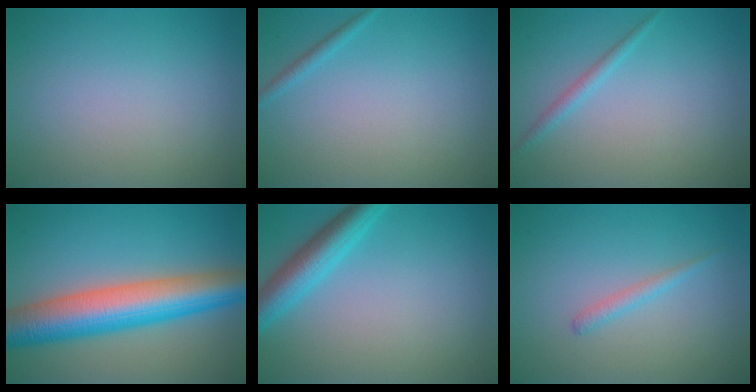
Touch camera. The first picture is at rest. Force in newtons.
{"total": 0.9, "press": 0.9, "slide": 0.1}
{"total": 1.3, "press": 1.3, "slide": 0.0}
{"total": 9.8, "press": 9.8, "slide": 0.2}
{"total": 4.2, "press": 4.2, "slide": 0.1}
{"total": 1.2, "press": 1.1, "slide": 0.1}